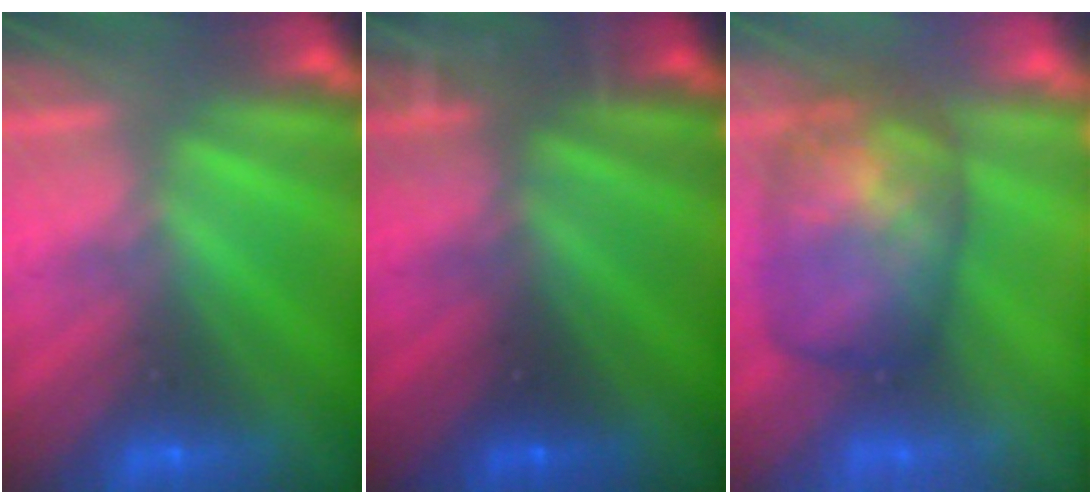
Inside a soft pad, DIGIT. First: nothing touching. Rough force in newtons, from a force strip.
{"total": 3.3}
{"total": 7.4}